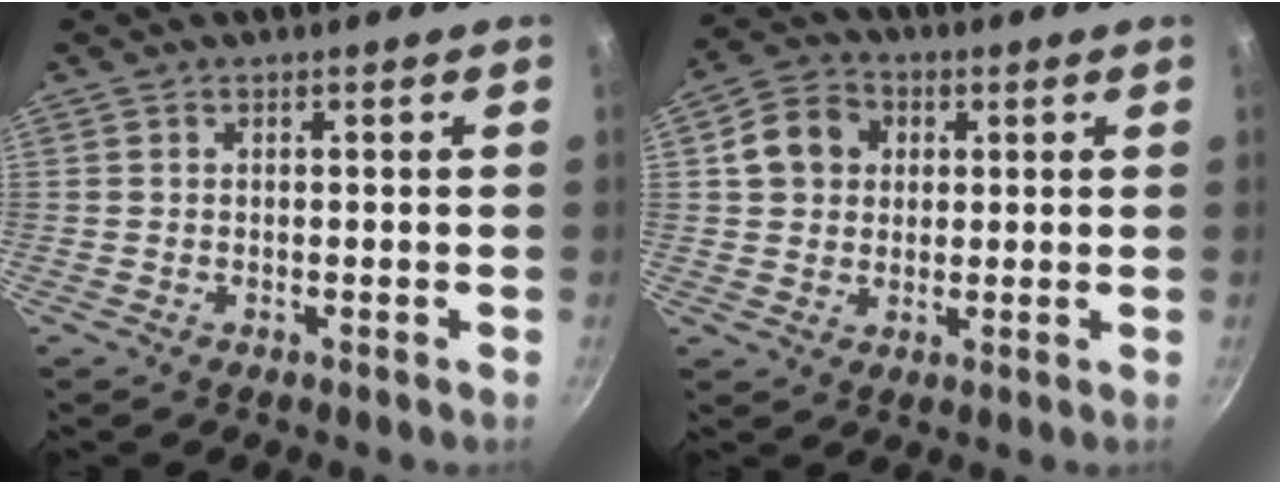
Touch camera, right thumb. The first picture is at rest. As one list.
[{"total": 8.6, "force": [1.9, 7.2, 4.2], "torque": [-0.056, 0.006, 0.025]}]